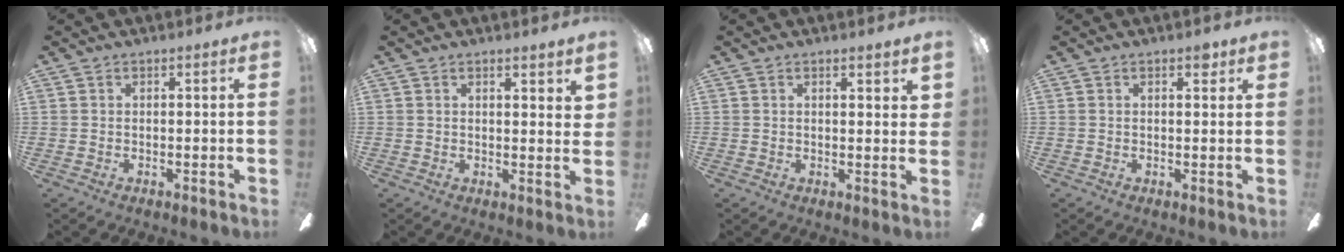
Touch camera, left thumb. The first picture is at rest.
{"total": 3.0, "force": [1.6, 1.1, 2.3], "torque": [-0.030, -0.005, 0.026]}
{"total": 2.4, "force": [1.2, 0.9, 1.8], "torque": [-0.022, -0.004, 0.018]}
{"total": 2.4, "force": [1.3, 0.9, 1.8], "torque": [-0.022, -0.003, 0.019]}